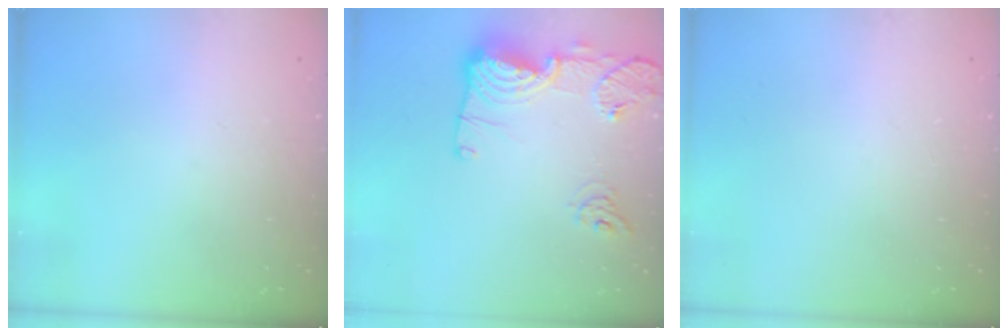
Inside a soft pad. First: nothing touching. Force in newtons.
{"total": 17.1, "press": 17.0, "slide": 1.7}
{"total": 0.0}